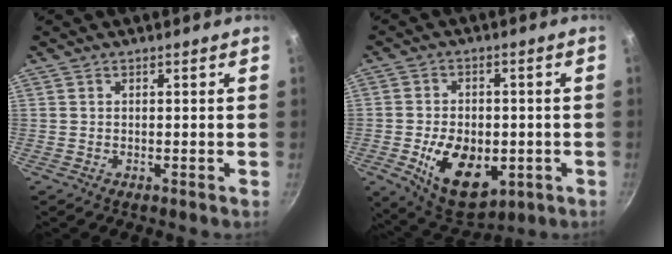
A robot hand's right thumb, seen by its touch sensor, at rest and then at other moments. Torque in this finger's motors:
{"motor_torque": [-0.11, 0.75, 0.36, 0.21, 0.07]}